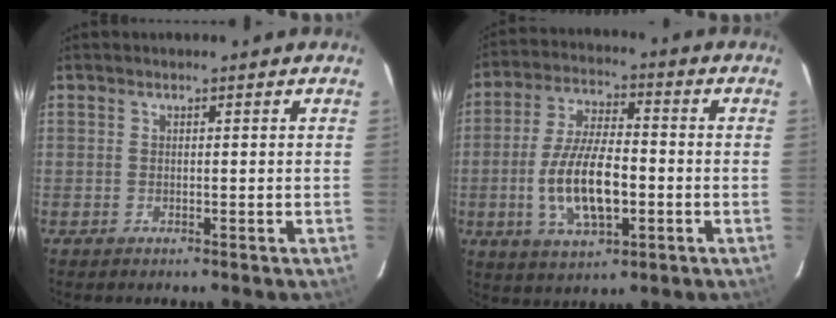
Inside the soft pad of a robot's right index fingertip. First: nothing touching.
{"total": 13.1, "force": [-2.9, 5.3, 11.7], "torque": [-0.235, -0.004, -0.047]}